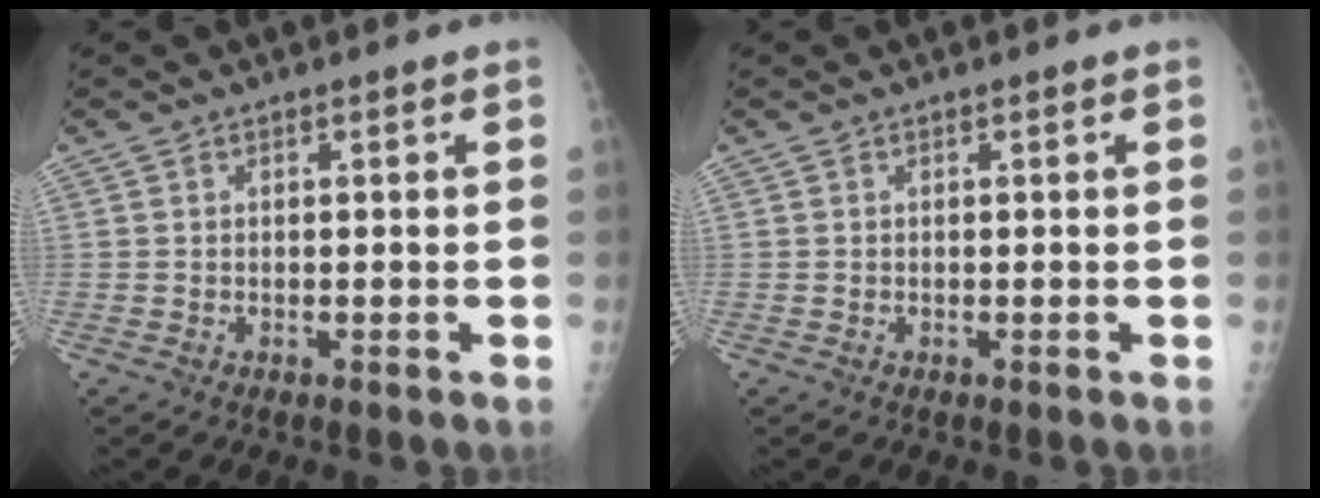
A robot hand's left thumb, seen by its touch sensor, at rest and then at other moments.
{"total": 0.0}